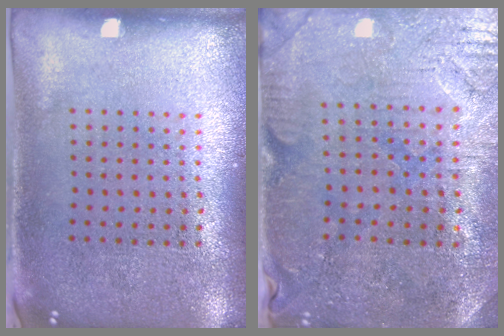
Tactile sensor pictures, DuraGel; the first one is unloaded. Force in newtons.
{"total": 0.8, "press": 0.6, "slide": 0.5}